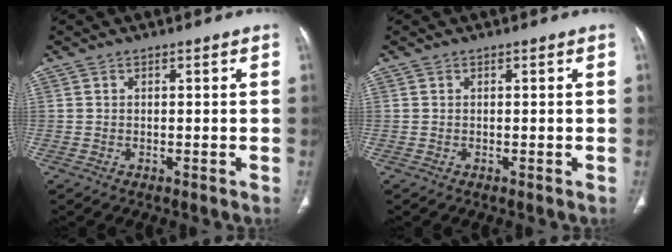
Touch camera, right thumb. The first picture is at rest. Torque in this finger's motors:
{"motor_torque": [0.00, 0.00, 0.00, 0.00, 0.01]}